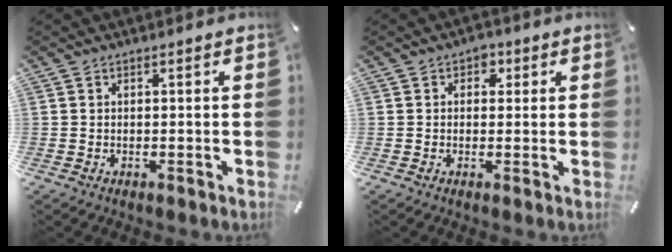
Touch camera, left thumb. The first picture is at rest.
{"total": 2.6, "force": [0.6, 2.2, 1.2], "torque": [-0.002, -0.001, 0.002]}